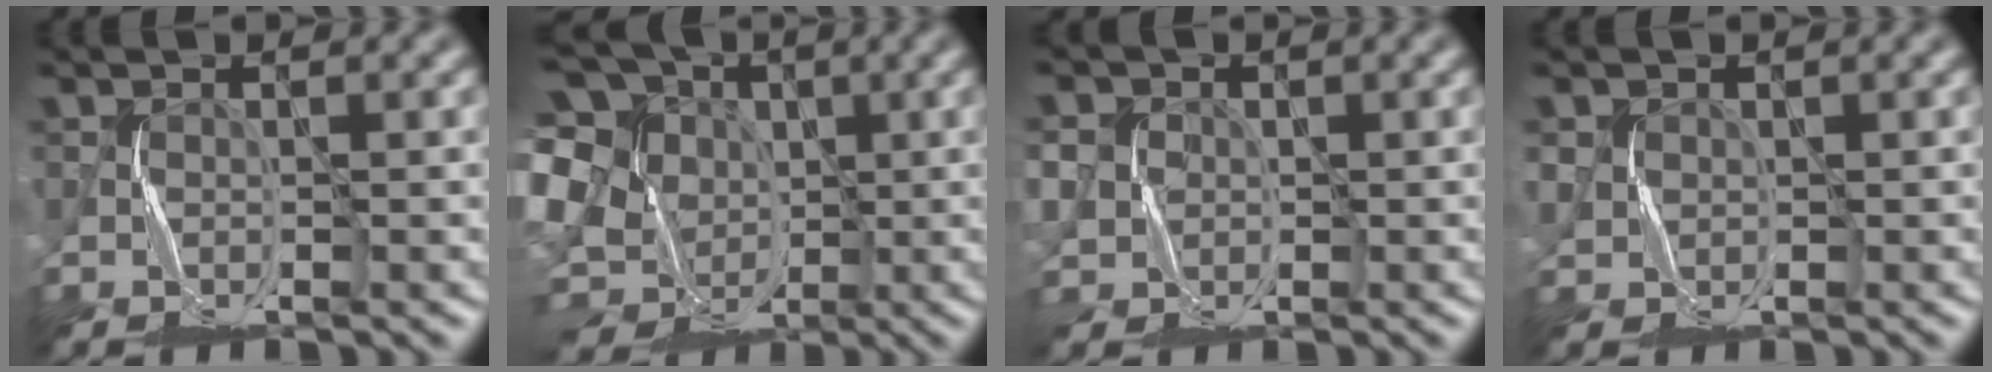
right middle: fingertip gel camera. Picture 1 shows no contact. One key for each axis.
{"total": 14.8, "fx": -2.9, "fy": 12.1, "fz": 8.1, "tx": -0.174, "ty": 0.011, "tz": -0.048}
{"total": 3.0, "fx": 0.1, "fy": 3.0, "fz": 0.3, "tx": -0.016, "ty": 0.007, "tz": -0.005}
{"total": 1.1, "fx": 0.3, "fy": 1.0, "fz": -0.1, "tx": -0.011, "ty": -0.003, "tz": 0.008}